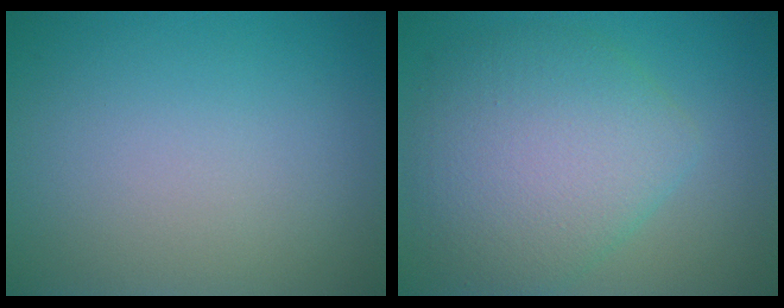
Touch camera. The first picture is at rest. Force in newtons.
{"total": 7.0, "press": 7.0, "slide": 0.2}